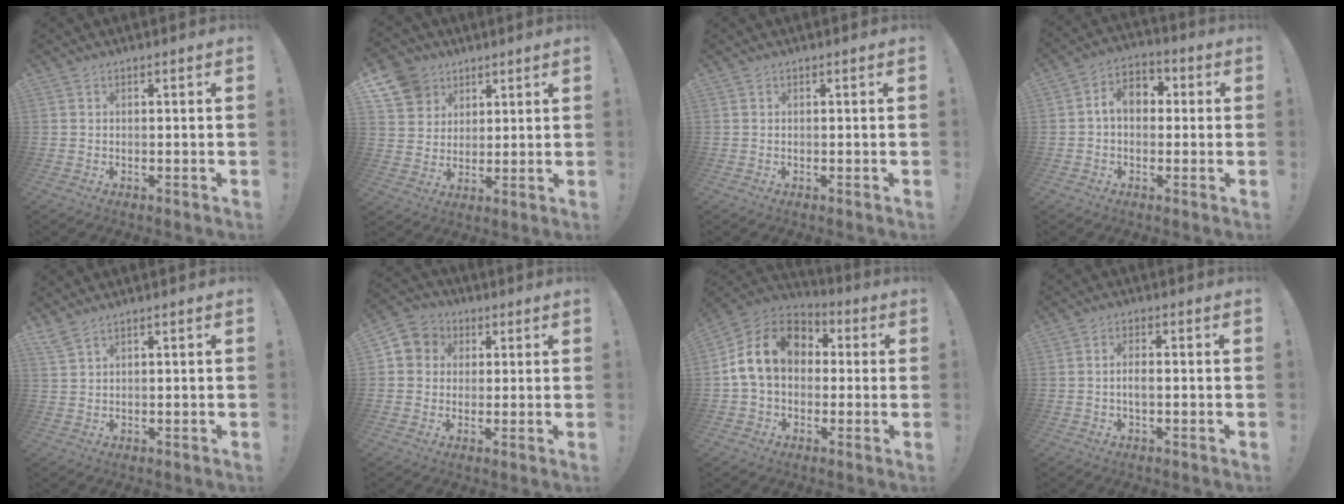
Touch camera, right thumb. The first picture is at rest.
{"total": 10.8, "force": [5.7, 8.9, 2.3], "torque": [-0.032, -0.037, 0.117]}
{"total": 0.0}
{"total": 8.3, "force": [1.0, 5.9, 5.8], "torque": [-0.094, 0.017, 0.022]}
{"total": 2.8, "force": [2.3, 0.4, 1.5], "torque": [-0.032, -0.010, 0.043]}
{"total": 6.5, "force": [0.4, 6.3, 1.7], "torque": [-0.018, 0.006, 0.012]}
{"total": 17.0, "force": [3.4, 12.6, 11.0], "torque": [-0.178, 0.011, 0.065]}
{"total": 3.0, "force": [-0.5, 1.0, 2.8], "torque": [-0.056, 0.004, -0.012]}